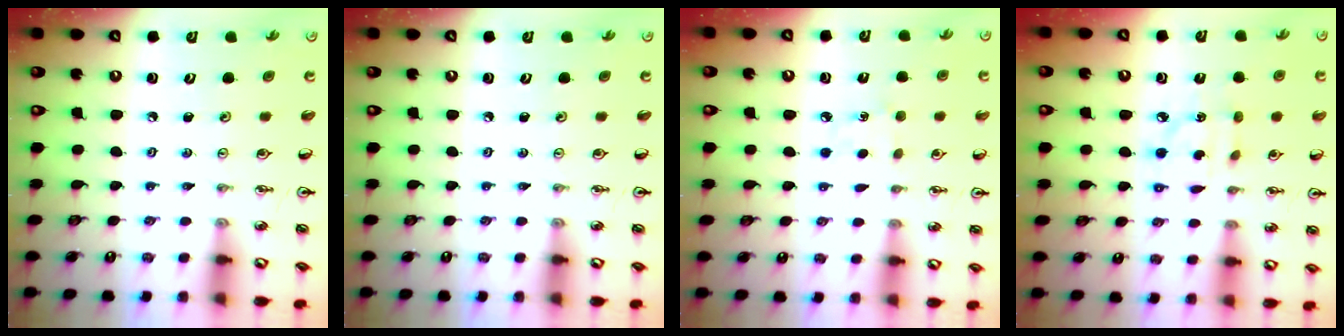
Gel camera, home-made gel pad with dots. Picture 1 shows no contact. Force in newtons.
{"total": 0.0}
{"total": 4.5, "press": 4.5, "slide": 0.4}
{"total": 5.7, "press": 5.7, "slide": 0.2}